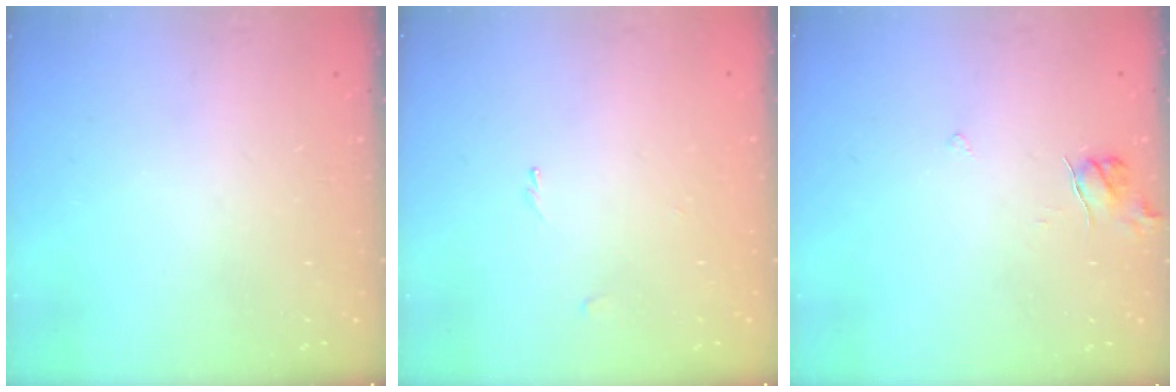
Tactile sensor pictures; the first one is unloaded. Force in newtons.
{"total": 0.0}
{"total": 4.6, "press": 4.6, "slide": 0.5}